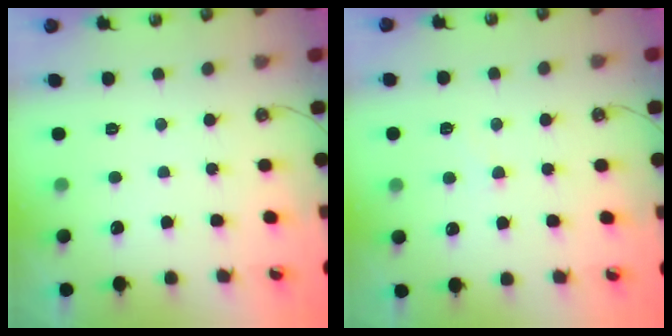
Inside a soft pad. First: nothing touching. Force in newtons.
{"total": 2.2, "press": 2.2, "slide": 0.5}